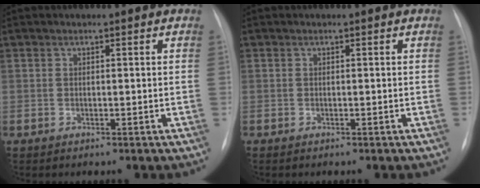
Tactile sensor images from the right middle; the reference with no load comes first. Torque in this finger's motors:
{"motor_torque": [0.30, -0.37, 0.07, 0.02]}